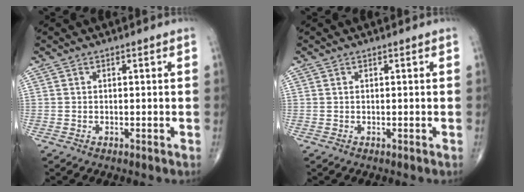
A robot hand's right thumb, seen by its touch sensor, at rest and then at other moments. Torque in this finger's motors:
{"motor_torque": [0.40, 0.07, -0.11, -0.45, -0.02]}